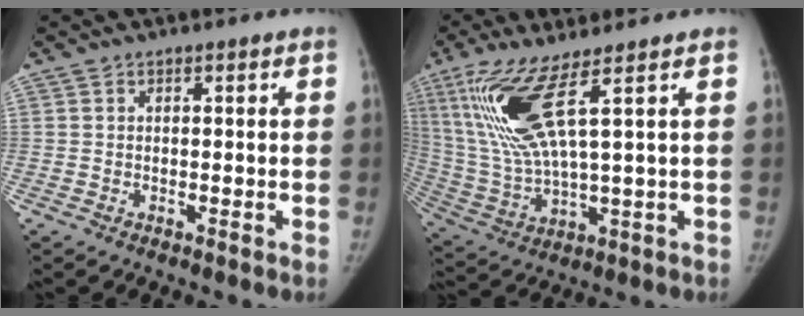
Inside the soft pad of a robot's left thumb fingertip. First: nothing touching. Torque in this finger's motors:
{"motor_torque": [1.58, 0.69, 1.92, -0.85, 0.72]}